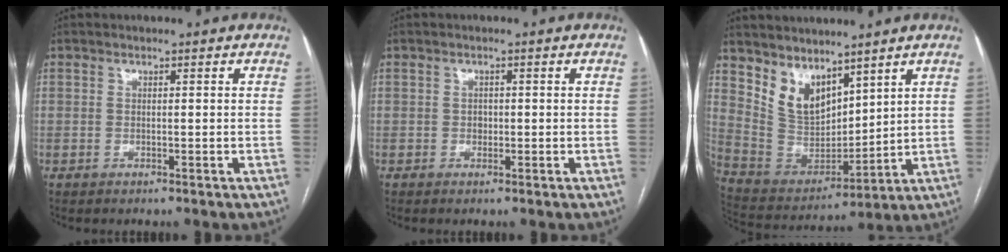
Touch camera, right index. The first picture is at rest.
{"total": 1.1, "force": [-0.1, 0.9, 0.6], "torque": [-0.009, 0.002, -0.002]}
{"total": 10.1, "force": [6.9, 5.4, 4.9], "torque": [-0.102, 0.008, 0.158]}